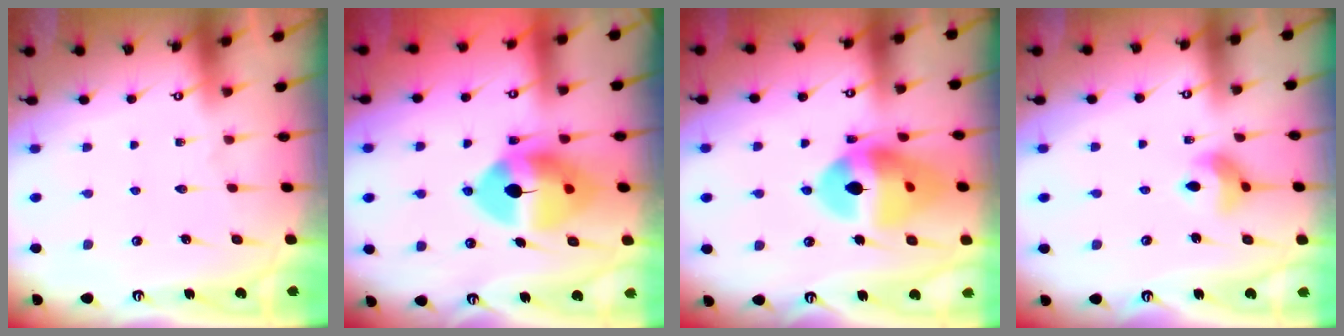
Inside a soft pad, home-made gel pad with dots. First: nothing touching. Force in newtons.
{"total": 14.2, "press": 14.0, "slide": 2.4}
{"total": 16.3, "press": 16.2, "slide": 1.9}
{"total": 9.2, "press": 9.1, "slide": 1.5}